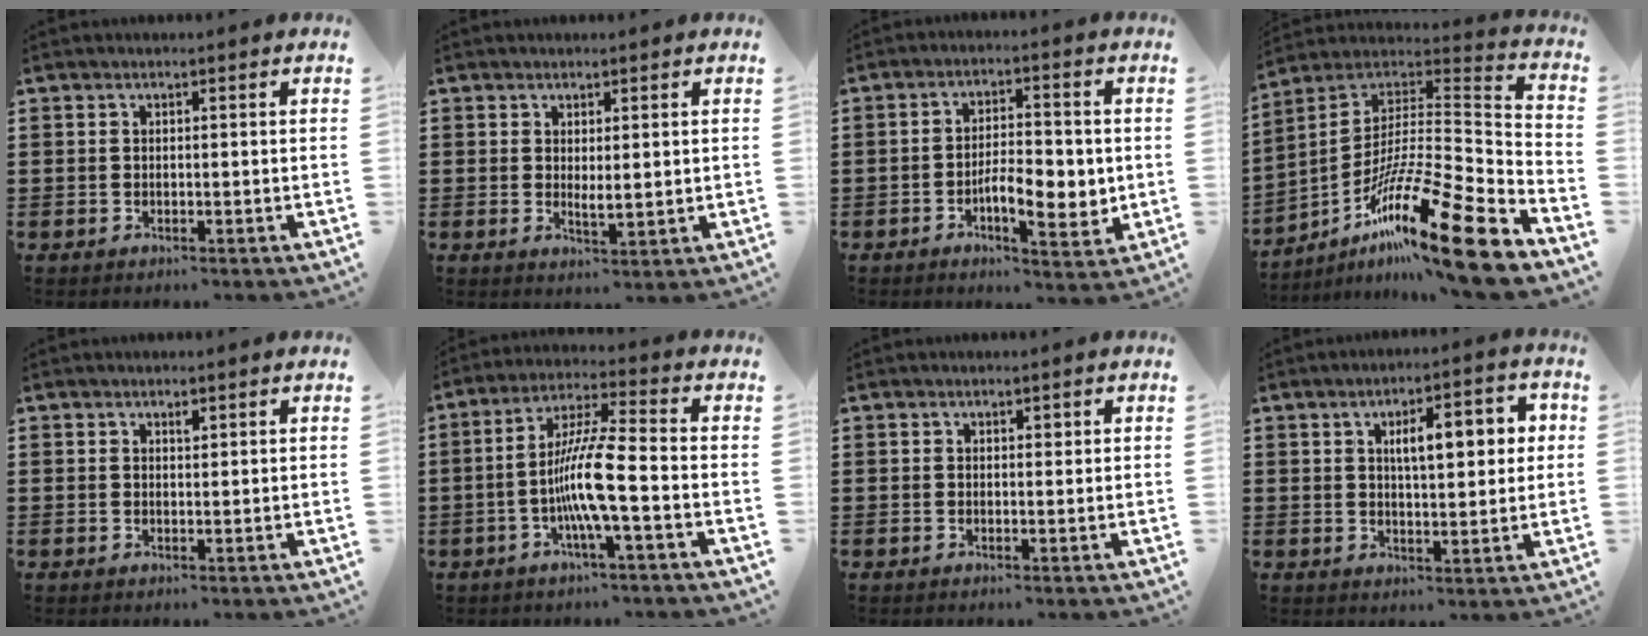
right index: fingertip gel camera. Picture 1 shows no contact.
{"total": 1.8, "force": [0.9, 0.5, 1.4], "torque": [-0.020, -0.003, 0.014]}
{"total": 7.2, "force": [-1.6, 3.1, 6.3], "torque": [-0.093, 0.003, -0.029]}
{"total": 21.0, "force": [-13.7, 1.9, 15.9], "torque": [-0.269, 0.027, -0.244]}
{"total": 0.9, "force": [0.7, 0.4, 0.5], "torque": [-0.011, 0.001, 0.012]}
{"total": 9.5, "force": [-2.5, 0.8, 9.2], "torque": [-0.191, -0.011, -0.056]}
{"total": 0.7, "force": [0.4, 0.4, 0.3], "torque": [-0.006, 0.003, 0.008]}
{"total": 6.8, "force": [1.8, 2.5, 6.1], "torque": [-0.097, 0.000, 0.022]}